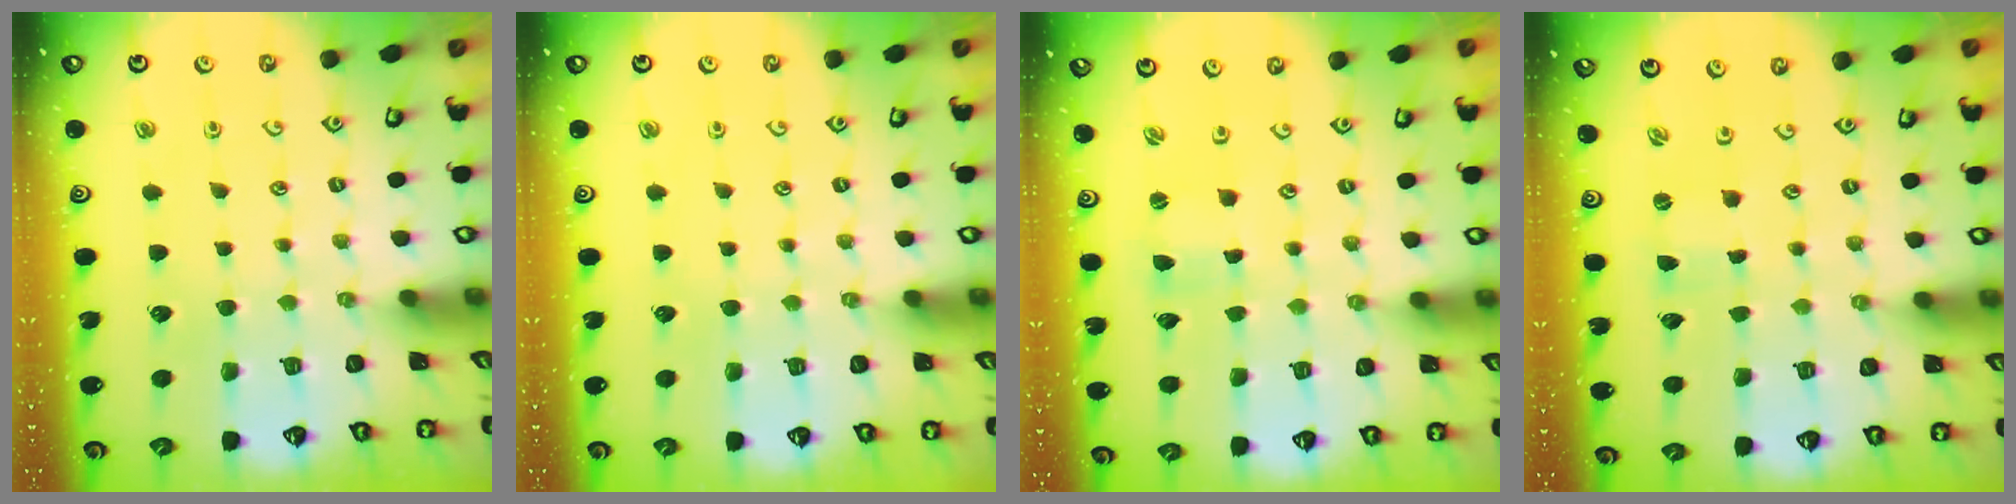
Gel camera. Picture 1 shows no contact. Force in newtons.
{"total": 0.0}
{"total": 0.9, "press": 0.8, "slide": 0.1}
{"total": 0.0}